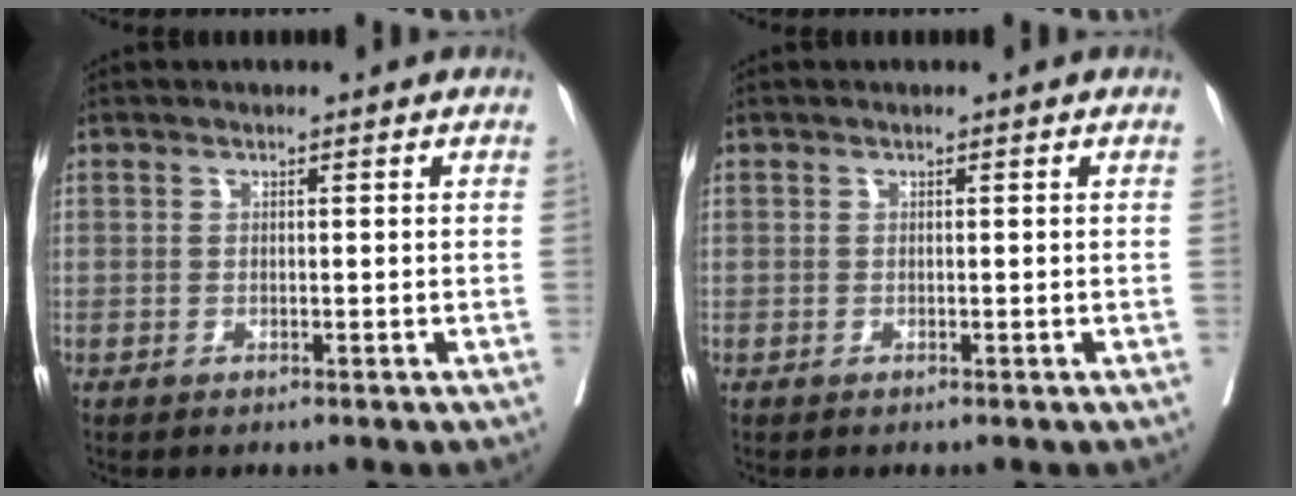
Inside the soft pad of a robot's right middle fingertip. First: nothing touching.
{"total": 0.0}